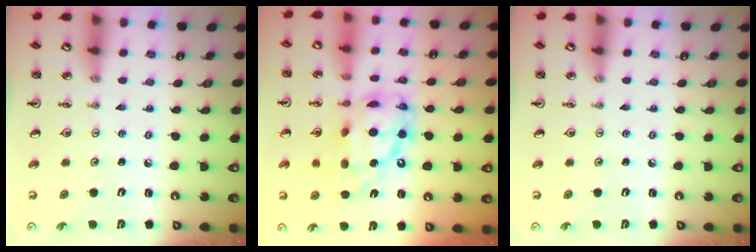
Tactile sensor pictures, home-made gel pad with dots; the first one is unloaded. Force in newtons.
{"total": 15.9, "press": 15.9, "slide": 1.4}
{"total": 0.0}